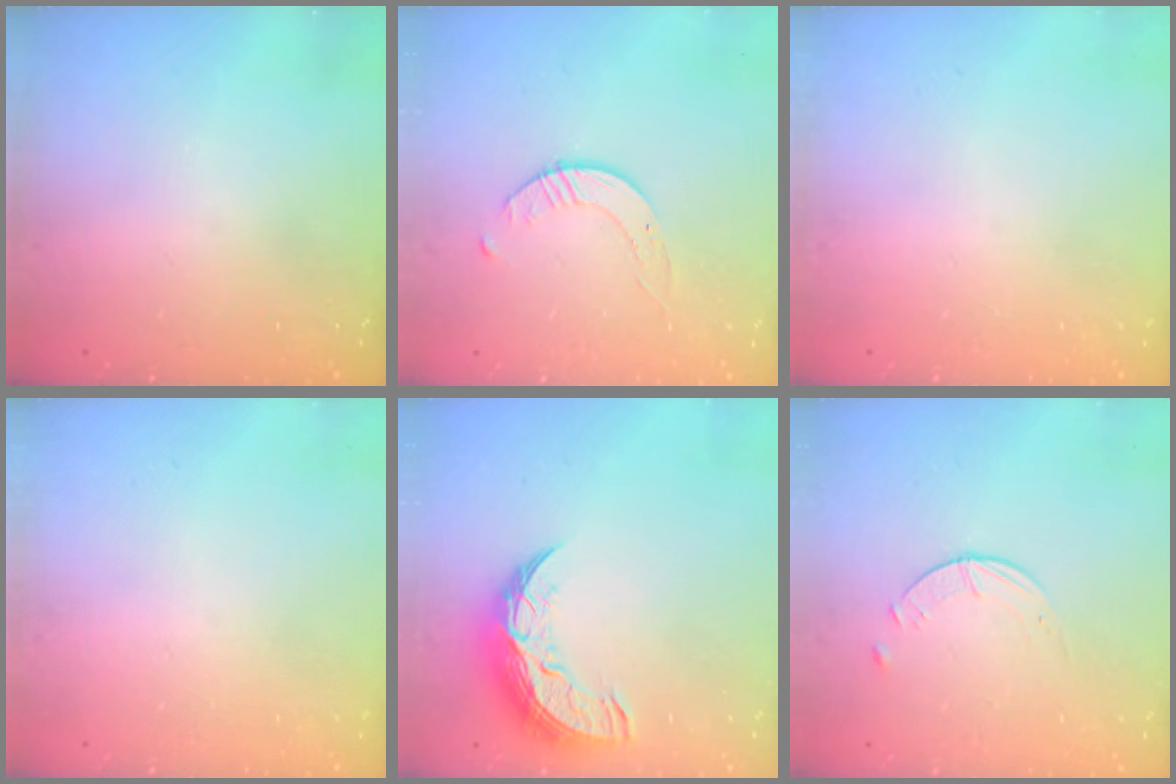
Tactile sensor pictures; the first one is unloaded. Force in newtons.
{"total": 2.8, "press": 2.8, "slide": 0.3}
{"total": 0.0}
{"total": 0.0}
{"total": 11.5, "press": 11.4, "slide": 0.7}
{"total": 2.6, "press": 2.5, "slide": 0.3}